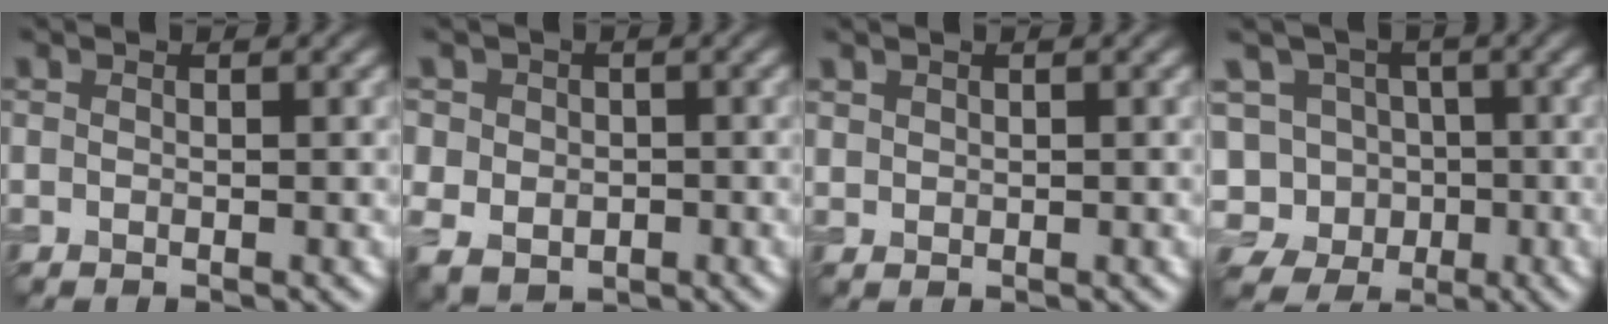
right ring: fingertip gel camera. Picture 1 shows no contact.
{"total": 4.8, "force": [0.1, 4.5, 1.8], "torque": [-0.035, 0.006, -0.015]}
{"total": 0.8, "force": [0.7, 0.4, -0.1], "torque": [0.001, 0.000, 0.018]}
{"total": 9.5, "force": [-3.4, 8.3, 3.2], "torque": [-0.065, 0.008, -0.078]}